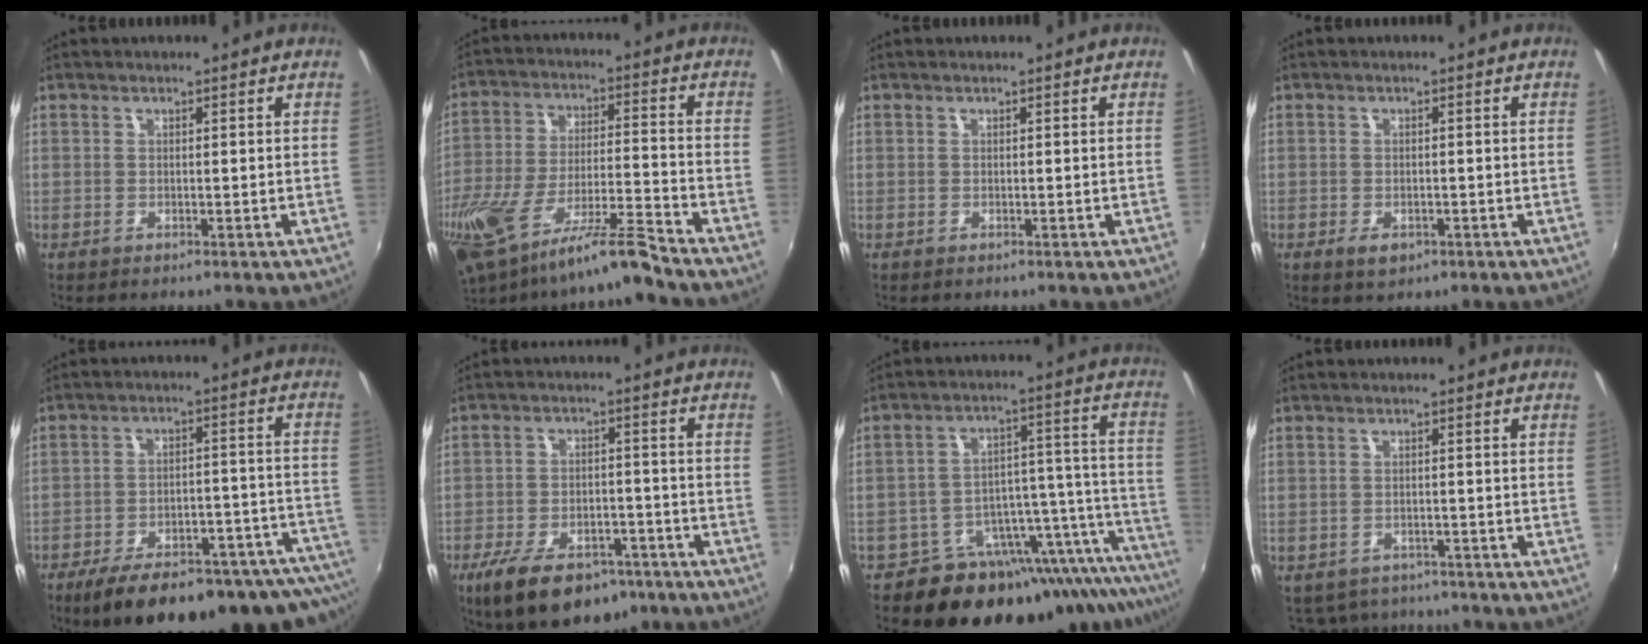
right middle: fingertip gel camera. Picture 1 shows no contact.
{"total": 16.4, "force": [-12.8, 0.9, 10.3], "torque": [-0.216, -0.032, -0.229]}
{"total": 0.0}
{"total": 2.6, "force": [-1.3, 1.6, 1.7], "torque": [-0.032, -0.005, -0.018]}
{"total": 24.9, "force": [-20.5, 5.7, 12.9], "torque": [-0.171, -0.029, -0.274]}
{"total": 15.5, "force": [-10.0, 7.8, 9.0], "torque": [-0.190, -0.012, -0.152]}
{"total": 22.9, "force": [-20.1, 7.1, 8.4], "torque": [-0.089, 0.017, -0.291]}
{"total": 6.4, "force": [-5.5, 2.9, 1.4], "torque": [-0.040, -0.009, -0.076]}